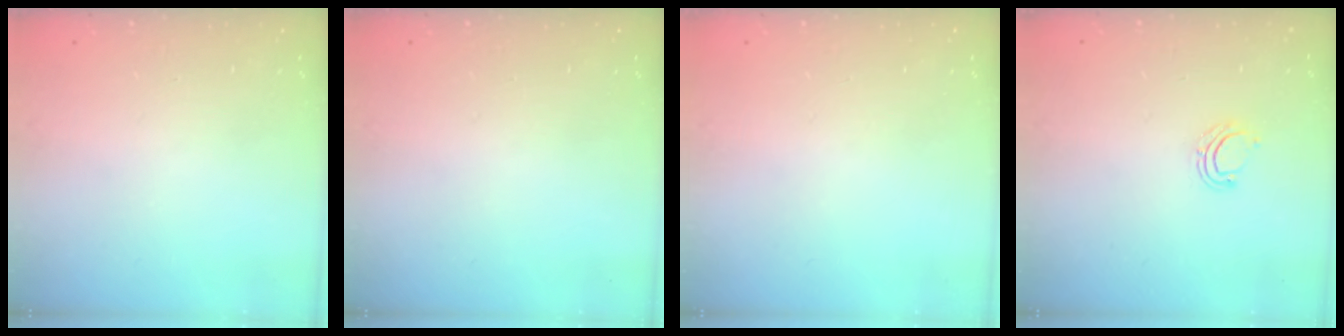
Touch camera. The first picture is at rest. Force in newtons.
{"total": 0.0}
{"total": 0.0}
{"total": 5.0, "press": 4.9, "slide": 1.0}